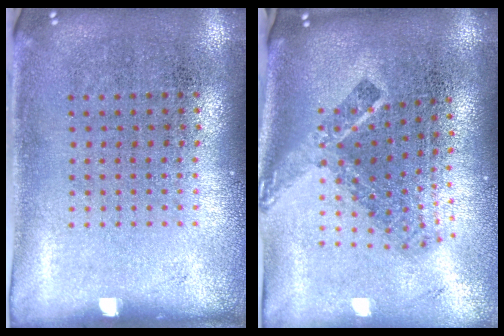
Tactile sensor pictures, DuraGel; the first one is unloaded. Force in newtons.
{"total": 2.2, "press": 1.5, "slide": 1.7}